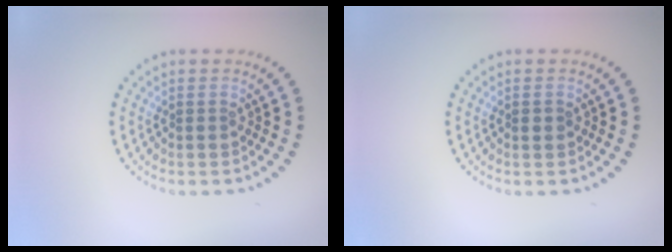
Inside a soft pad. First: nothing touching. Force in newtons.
{"total": 0.9, "press": 0.9, "slide": 0.2}